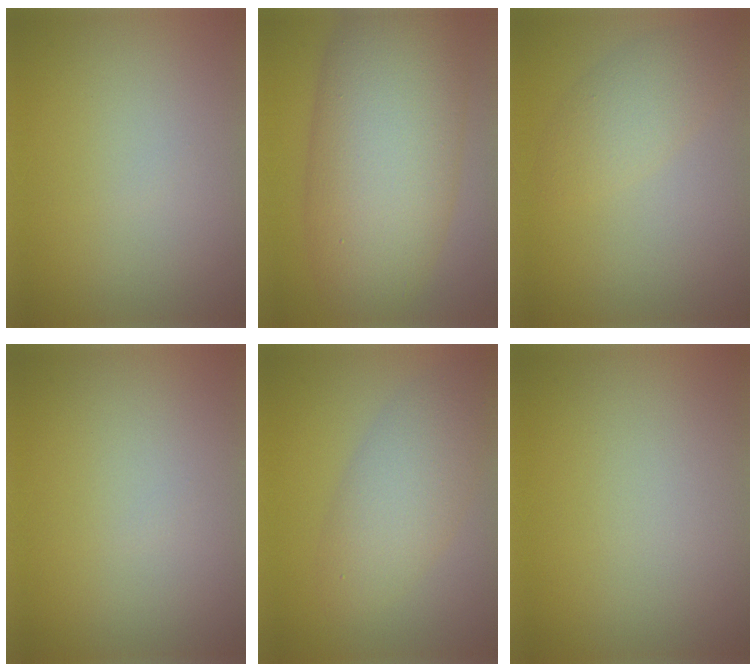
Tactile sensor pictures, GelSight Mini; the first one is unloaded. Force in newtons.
{"total": 12.2, "press": 12.2, "slide": 0.5}
{"total": 3.1, "press": 3.1, "slide": 0.1}
{"total": 0.0}
{"total": 4.7, "press": 4.7, "slide": 0.3}
{"total": 0.0}